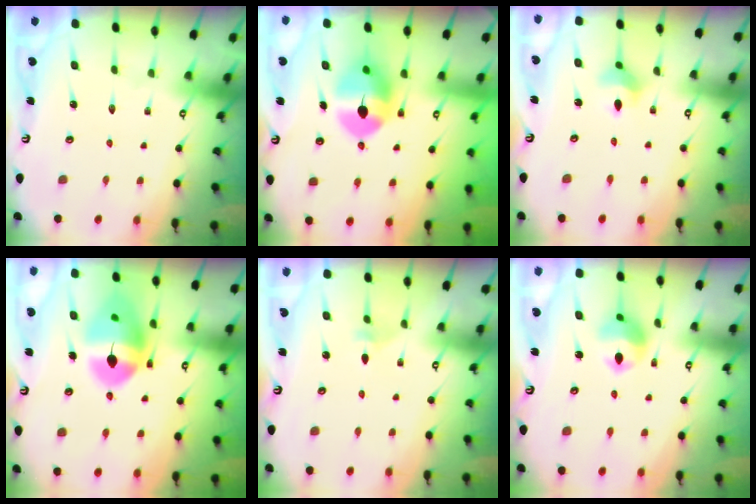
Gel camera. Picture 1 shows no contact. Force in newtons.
{"total": 10.1, "press": 10.0, "slide": 1.2}
{"total": 5.1, "press": 5.0, "slide": 1.3}
{"total": 14.0, "press": 13.9, "slide": 1.7}
{"total": 1.9, "press": 1.9, "slide": 0.3}
{"total": 9.9, "press": 9.8, "slide": 1.2}